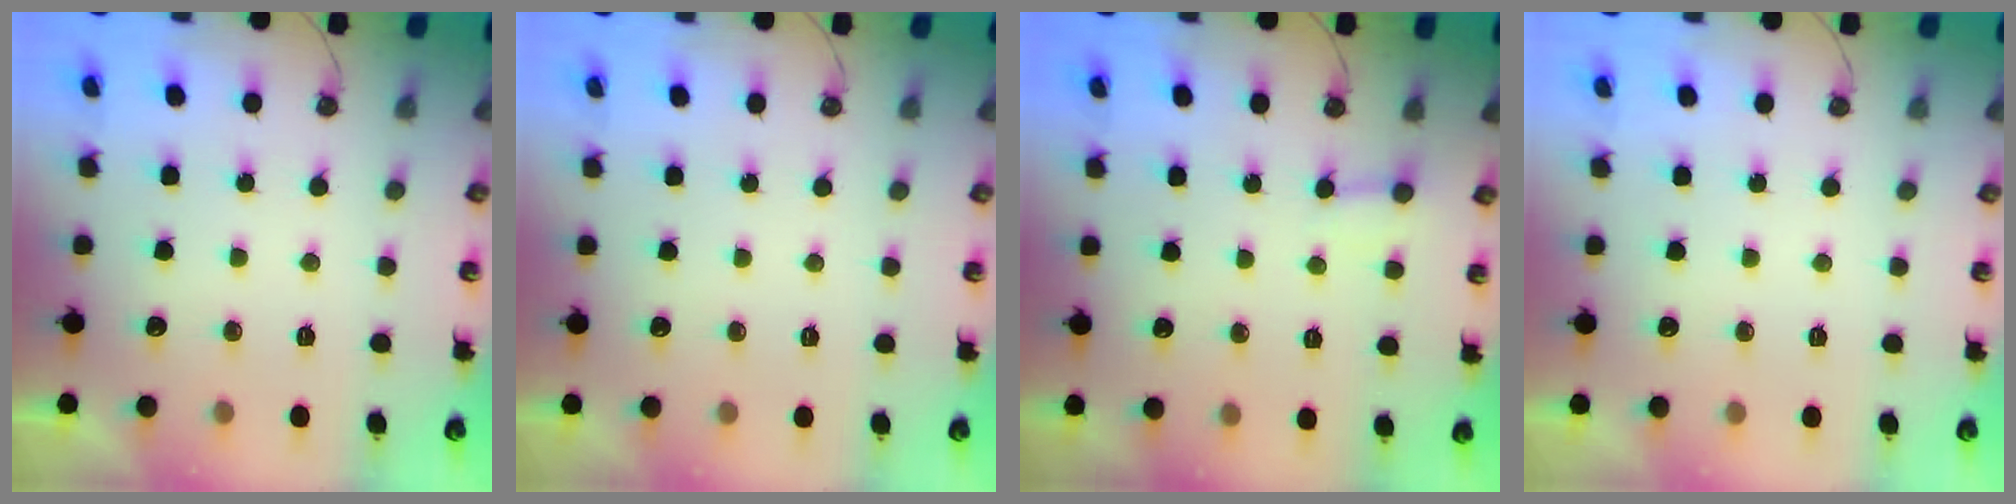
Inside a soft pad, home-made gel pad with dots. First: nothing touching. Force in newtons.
{"total": 0.0}
{"total": 2.0, "press": 2.0, "slide": 0.0}
{"total": 0.0}